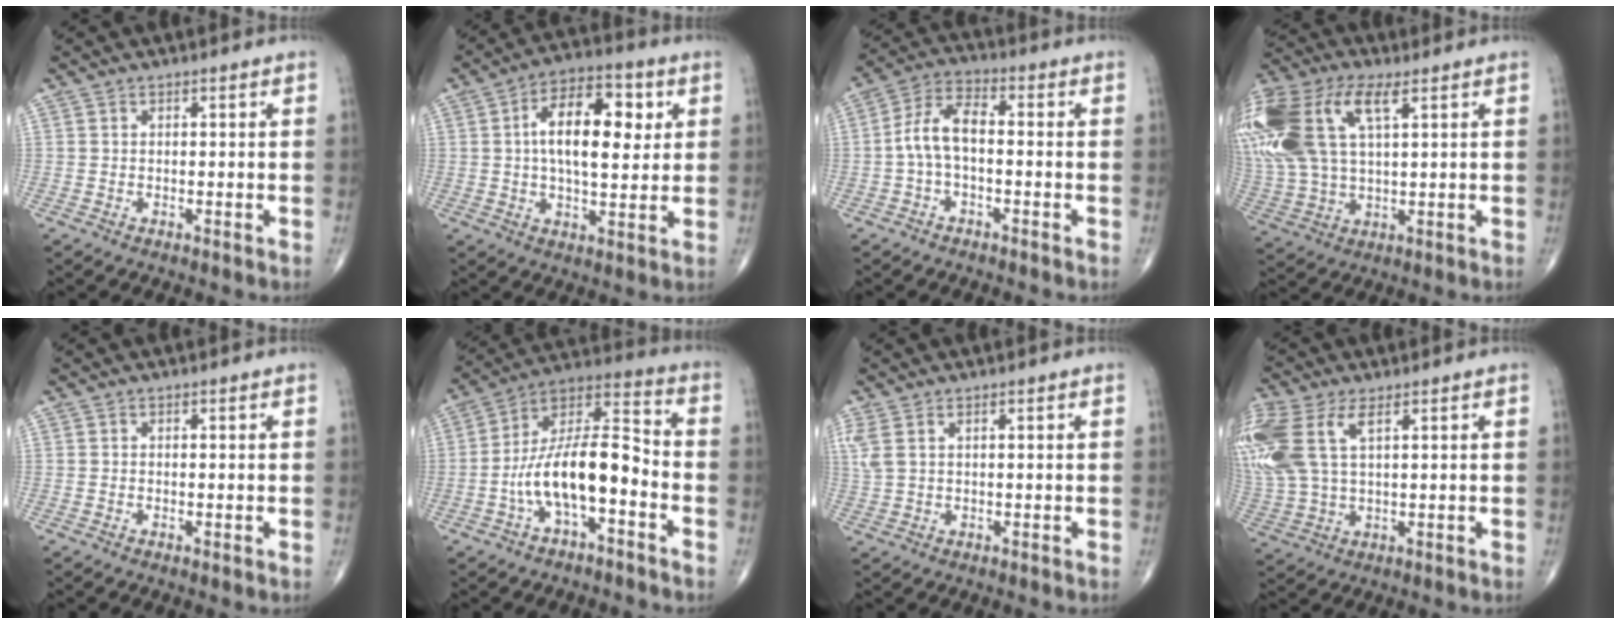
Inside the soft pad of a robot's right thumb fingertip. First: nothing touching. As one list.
[{"total": 14.5, "force": [2.9, 7.1, 12.3], "torque": [-0.176, 0.007, 0.041]}, {"total": 7.5, "force": [-1.0, 3.7, 6.4], "torque": [-0.128, 0.032, -0.028]}, {"total": 24.8, "force": [8.9, 12.8, 19.2], "torque": [-0.481, 0.031, 0.170]}, {"total": 0.0}, {"total": 14.8, "force": [-4.5, 5.8, 12.9], "torque": [-0.229, 0.062, -0.084]}, {"total": 3.4, "force": [1.5, 1.5, 2.6], "torque": [-0.085, 0.010, 0.040]}, {"total": 16.5, "force": [5.8, 8.7, 12.8], "torque": [-0.340, 0.007, 0.117]}]